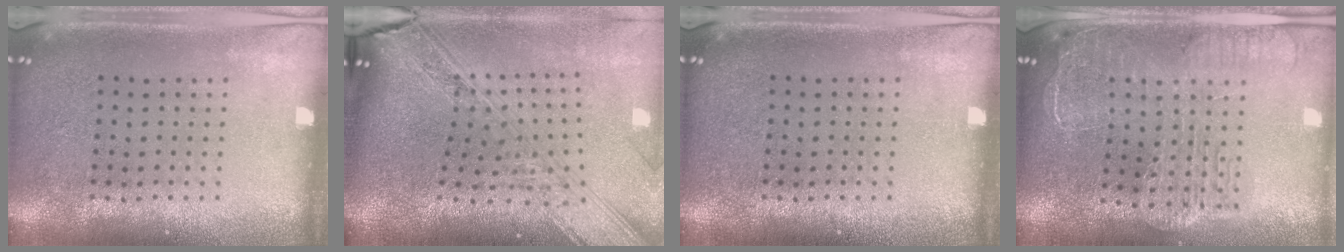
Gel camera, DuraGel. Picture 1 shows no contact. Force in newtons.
{"total": 3.9, "press": 2.8, "slide": 2.7}
{"total": 0.0}
{"total": 2.3, "press": 2.0, "slide": 1.1}